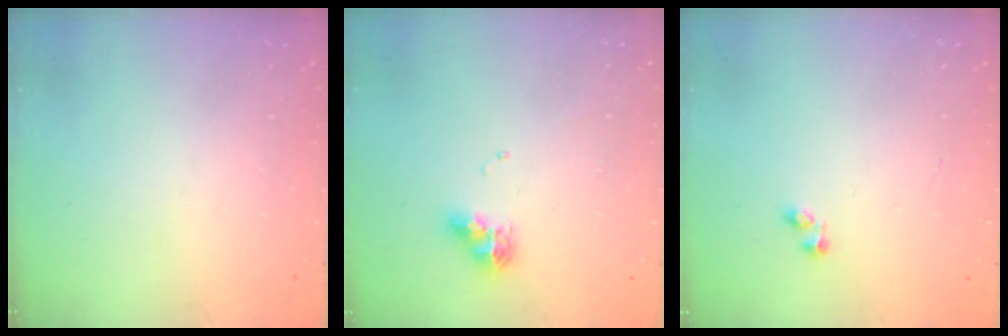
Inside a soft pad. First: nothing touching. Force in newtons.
{"total": 9.1, "press": 9.1, "slide": 1.1}
{"total": 1.1, "press": 0.9, "slide": 0.7}